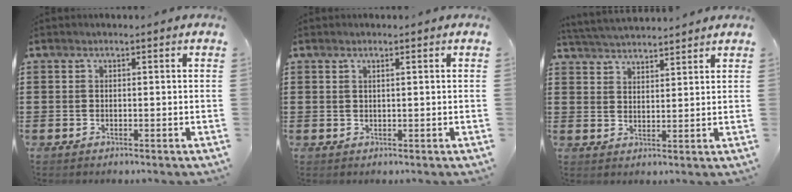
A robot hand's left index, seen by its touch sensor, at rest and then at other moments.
{"total": 0.7, "force": [0.3, -0.1, 0.6], "torque": [-0.011, -0.004, 0.006]}
{"total": 3.7, "force": [3.7, 0.0, 0.4], "torque": [-0.021, -0.014, 0.067]}